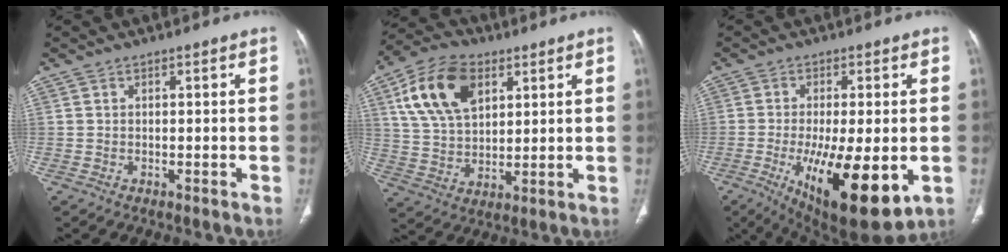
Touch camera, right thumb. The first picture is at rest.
{"total": 15.6, "force": [6.2, 9.5, 10.7], "torque": [-0.182, -0.008, 0.118]}
{"total": 18.6, "force": [-5.1, 6.2, 16.7], "torque": [-0.258, -0.026, -0.059]}